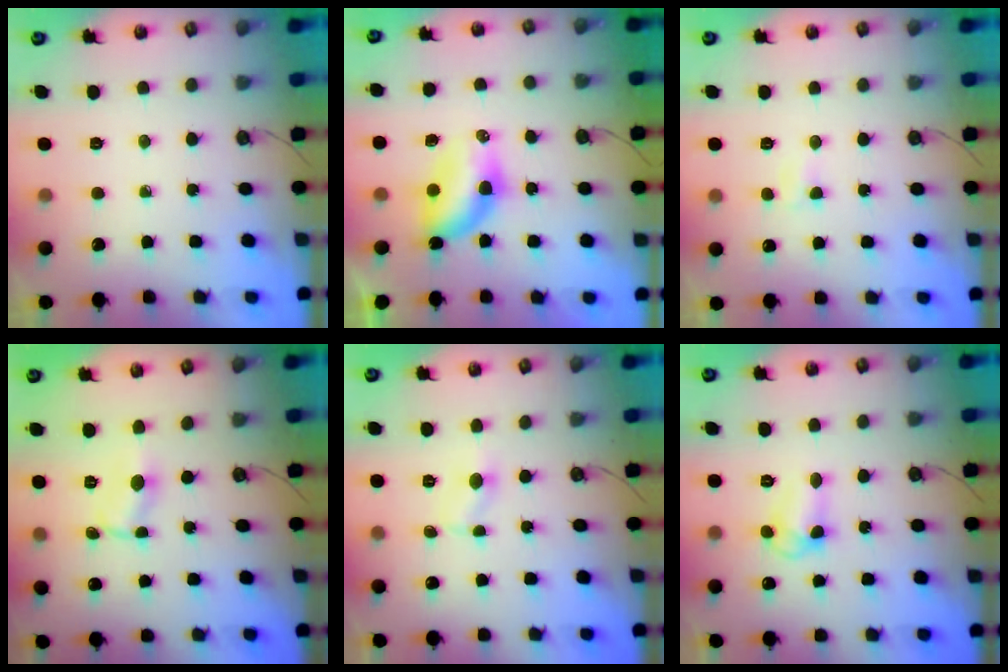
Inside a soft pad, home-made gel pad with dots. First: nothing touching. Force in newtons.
{"total": 6.1, "press": 6.1, "slide": 0.3}
{"total": 2.5, "press": 2.5, "slide": 0.4}
{"total": 0.9, "press": 0.8, "slide": 0.2}
{"total": 2.1, "press": 2.1, "slide": 0.2}
{"total": 7.4, "press": 7.3, "slide": 0.6}